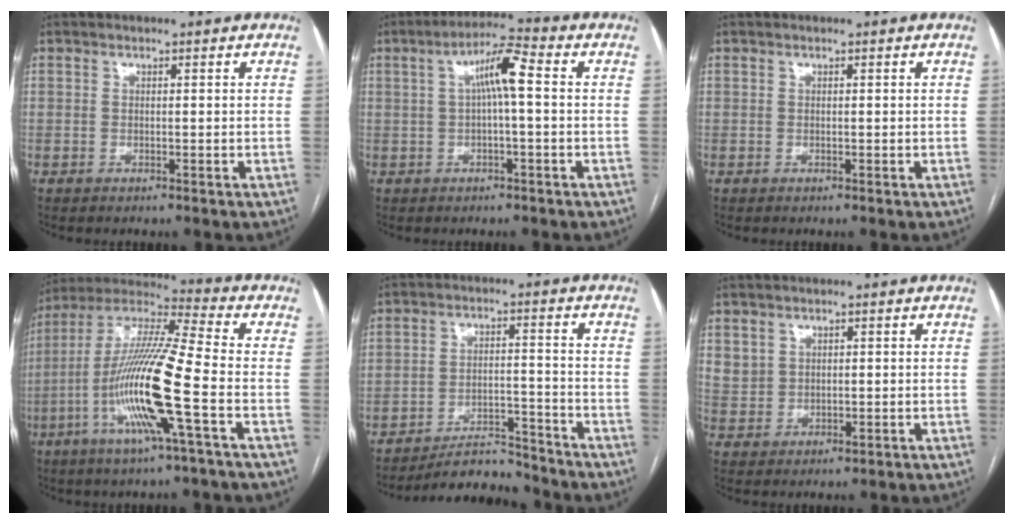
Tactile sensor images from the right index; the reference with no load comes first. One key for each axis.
{"total": 6.4, "fx": 0.8, "fy": 0.6, "fz": 6.3, "tx": -0.110, "ty": 0.022, "tz": 0.011}
{"total": 0.0}
{"total": 17.1, "fx": -5.1, "fy": 0.0, "fz": 16.3, "tx": -0.329, "ty": -0.009, "tz": -0.105}
{"total": 7.0, "fx": -6.9, "fy": 1.1, "fz": 0.4, "tx": -0.001, "ty": 0.009, "tz": -0.115}
{"total": 3.7, "fx": 1.8, "fy": 3.2, "fz": 0.7, "tx": -0.010, "ty": 0.002, "tz": 0.042}